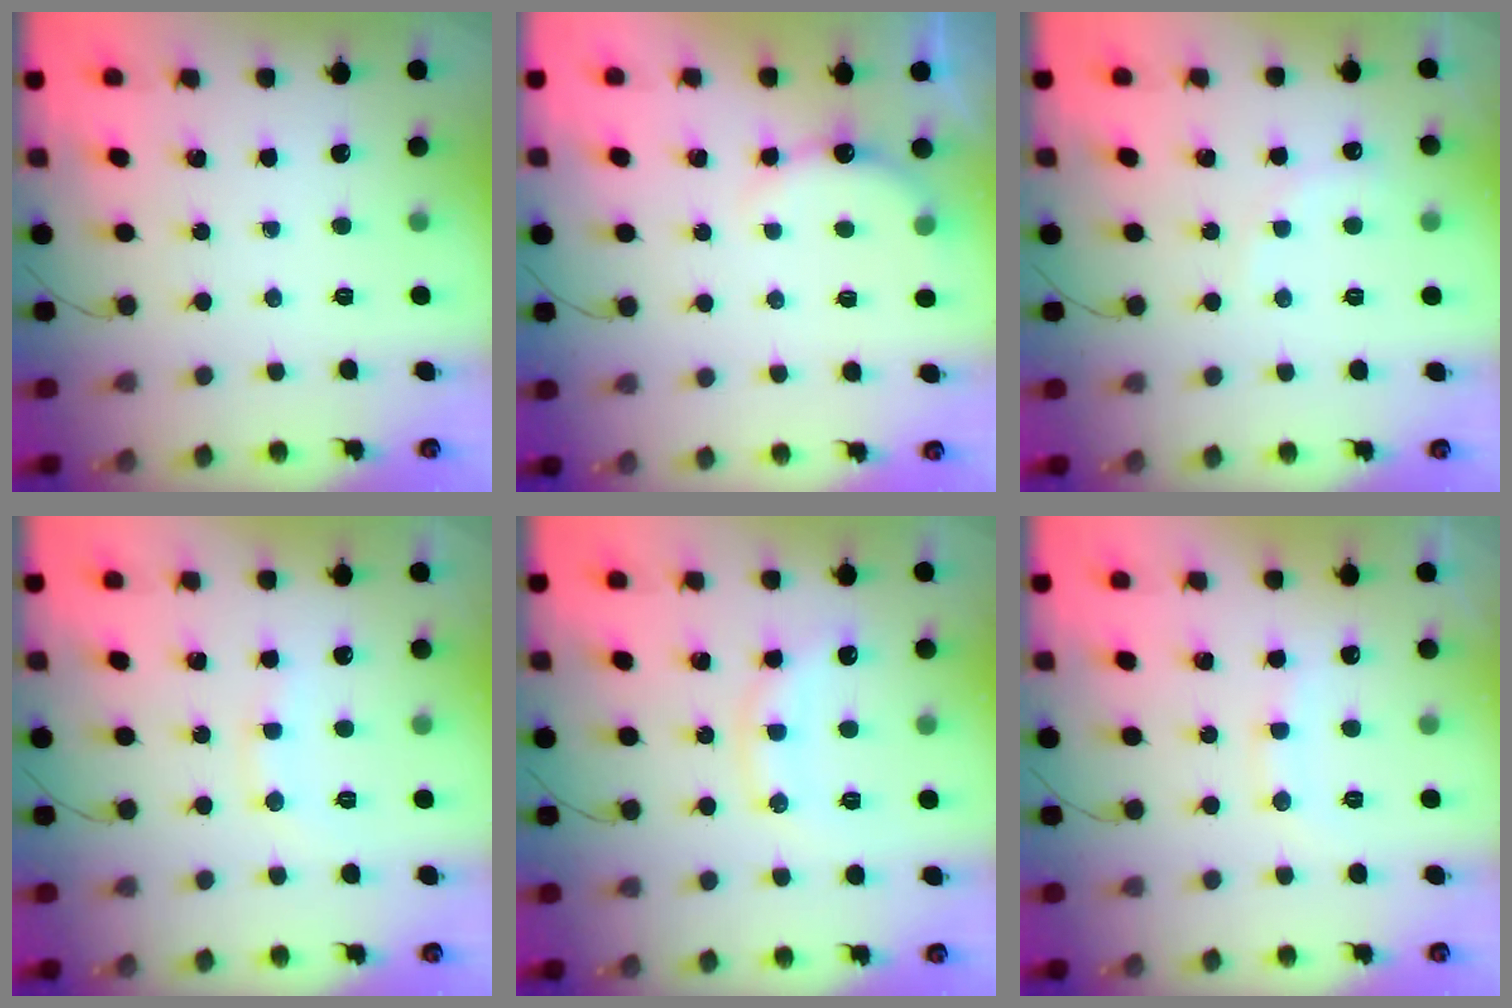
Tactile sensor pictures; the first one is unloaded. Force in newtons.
{"total": 6.3, "press": 6.1, "slide": 1.4}
{"total": 6.5, "press": 6.4, "slide": 1.2}
{"total": 6.9, "press": 6.7, "slide": 1.4}
{"total": 11.4, "press": 11.4, "slide": 0.8}
{"total": 8.7, "press": 8.6, "slide": 1.2}